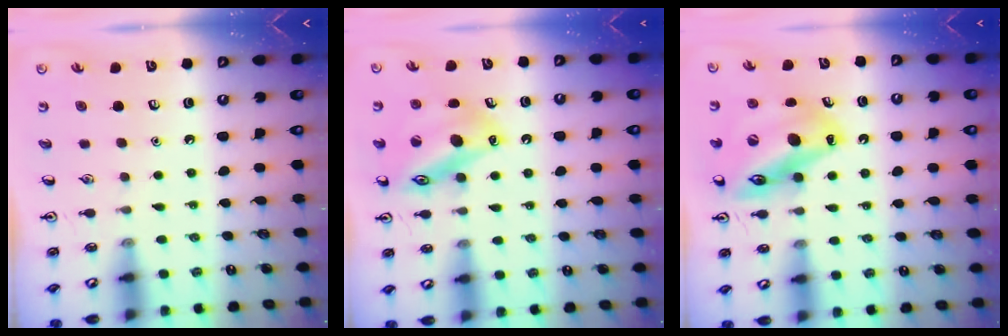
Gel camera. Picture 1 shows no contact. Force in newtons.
{"total": 16.2, "press": 16.1, "slide": 1.8}
{"total": 18.1, "press": 17.8, "slide": 3.5}